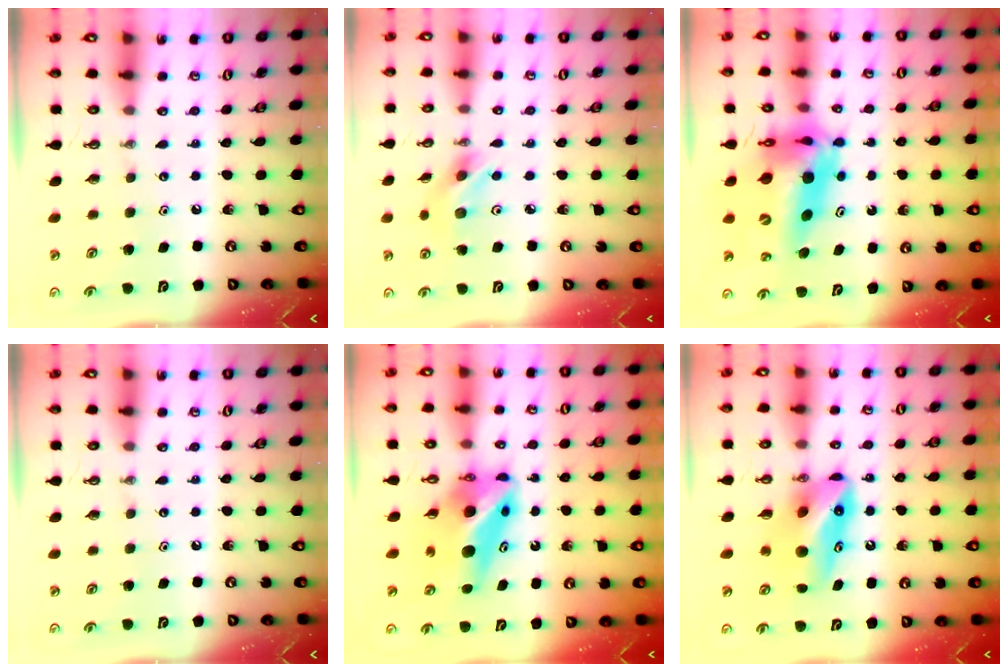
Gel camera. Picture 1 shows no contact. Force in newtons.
{"total": 7.0, "press": 7.0, "slide": 0.2}
{"total": 16.4, "press": 16.3, "slide": 1.6}
{"total": 0.0}
{"total": 10.2, "press": 10.2, "slide": 0.8}
{"total": 11.5, "press": 8.8, "slide": 7.5}